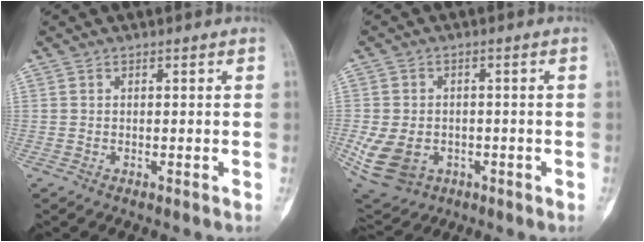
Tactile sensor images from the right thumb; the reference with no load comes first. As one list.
[{"total": 11.7, "force": [-3.0, 9.2, 6.5], "torque": [-0.140, 0.007, -0.034]}]